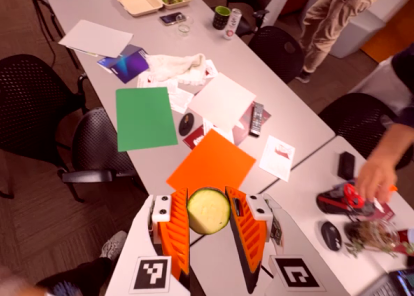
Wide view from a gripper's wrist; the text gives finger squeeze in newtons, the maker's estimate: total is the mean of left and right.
{"total": 12.6, "left": 13.1, "right": 12.0}